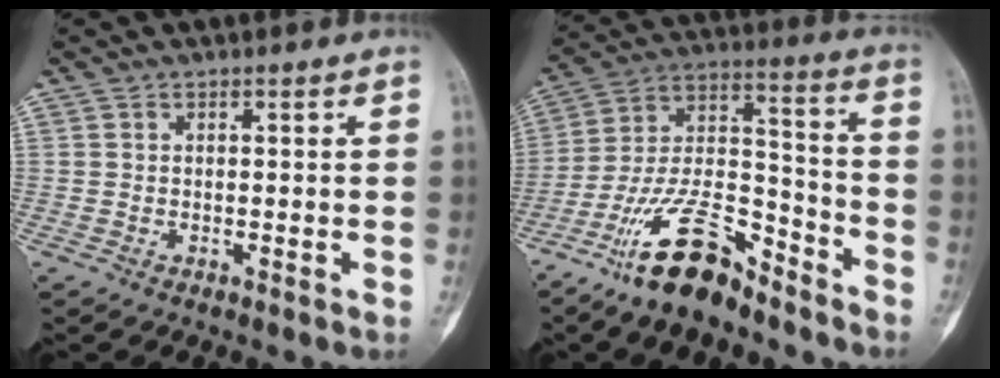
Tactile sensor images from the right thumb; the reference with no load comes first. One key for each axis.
{"total": 16.6, "fx": -11.9, "fy": 5.9, "fz": 10.0, "tx": -0.174, "ty": 0.087, "tz": -0.221}